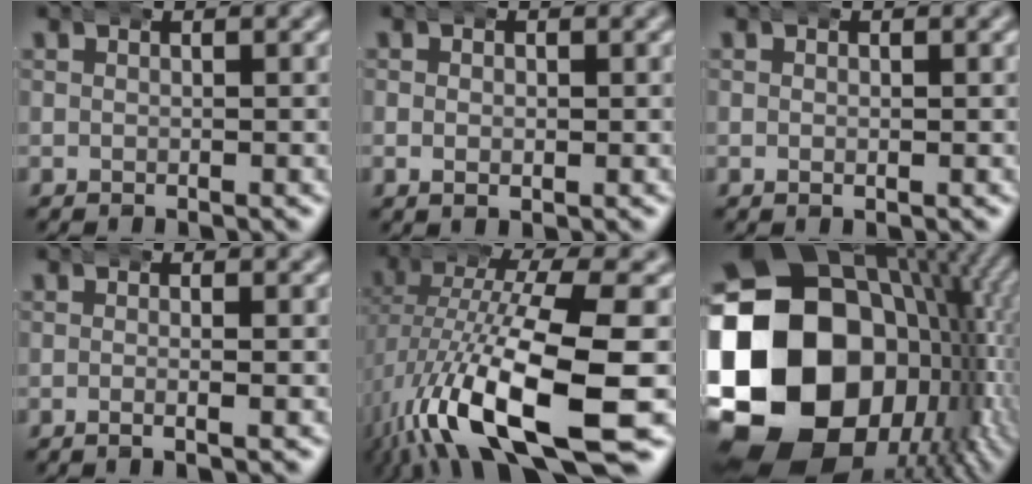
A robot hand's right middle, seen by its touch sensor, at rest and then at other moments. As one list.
[{"total": 1.2, "force": [-0.1, 0.8, 1.0], "torque": [-0.021, -0.005, 0.002]}, {"total": 0.6, "force": [0.0, 0.4, 0.4], "torque": [-0.010, -0.002, 0.001]}, {"total": 1.1, "force": [-0.5, -0.3, 1.0], "torque": [-0.022, -0.005, -0.007]}, {"total": 11.2, "force": [-3.8, 4.0, 9.7], "torque": [-0.189, -0.030, -0.039]}, {"total": 30.0, "force": [-2.2, 21.4, 20.9], "torque": [-0.373, -0.063, -0.021]}]